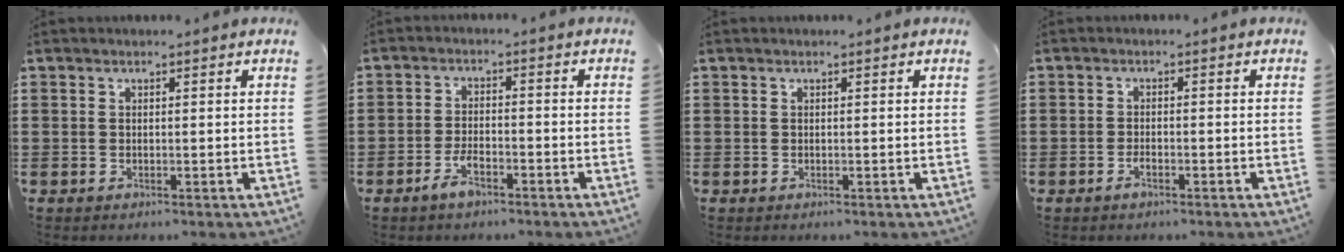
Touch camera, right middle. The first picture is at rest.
{"total": 3.7, "force": [-2.6, 1.5, 2.1], "torque": [-0.050, 0.003, -0.052]}
{"total": 0.0}
{"total": 1.5, "force": [-1.0, 0.7, 0.8], "torque": [-0.018, -0.002, -0.019]}